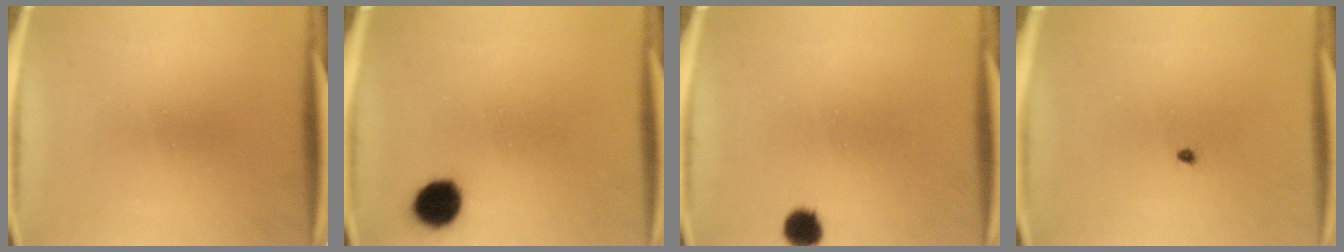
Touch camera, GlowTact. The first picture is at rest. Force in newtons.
{"total": 6.9}
{"total": 3.9}
{"total": 0.6}